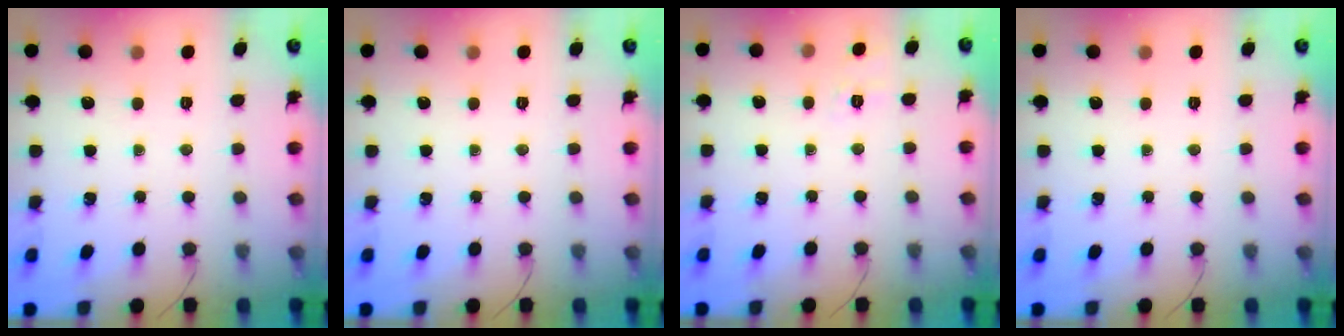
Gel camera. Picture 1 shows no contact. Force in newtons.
{"total": 0.0}
{"total": 2.7, "press": 2.1, "slide": 1.6}
{"total": 0.0}